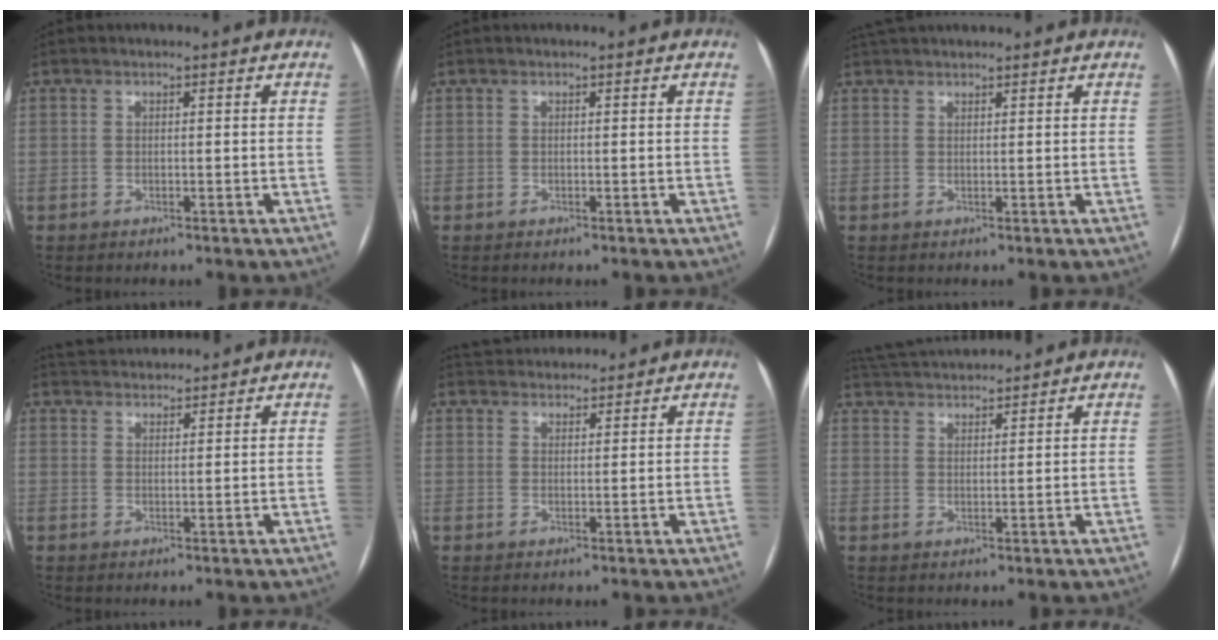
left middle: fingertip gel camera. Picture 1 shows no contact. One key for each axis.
{"total": 0.0}
{"total": 4.7, "fx": 4.4, "fy": 0.9, "fz": 1.6, "tx": -0.023, "ty": 0.043, "tz": 0.070}
{"total": 5.6, "fx": 5.4, "fy": 1.0, "fz": 0.9, "tx": -0.017, "ty": 0.032, "tz": 0.087}
{"total": 6.1, "fx": 5.8, "fy": 1.6, "fz": 1.0, "tx": -0.013, "ty": 0.031, "tz": 0.088}
{"total": 7.9, "fx": 7.7, "fy": 0.6, "fz": 1.8, "tx": -0.042, "ty": 0.032, "tz": 0.129}